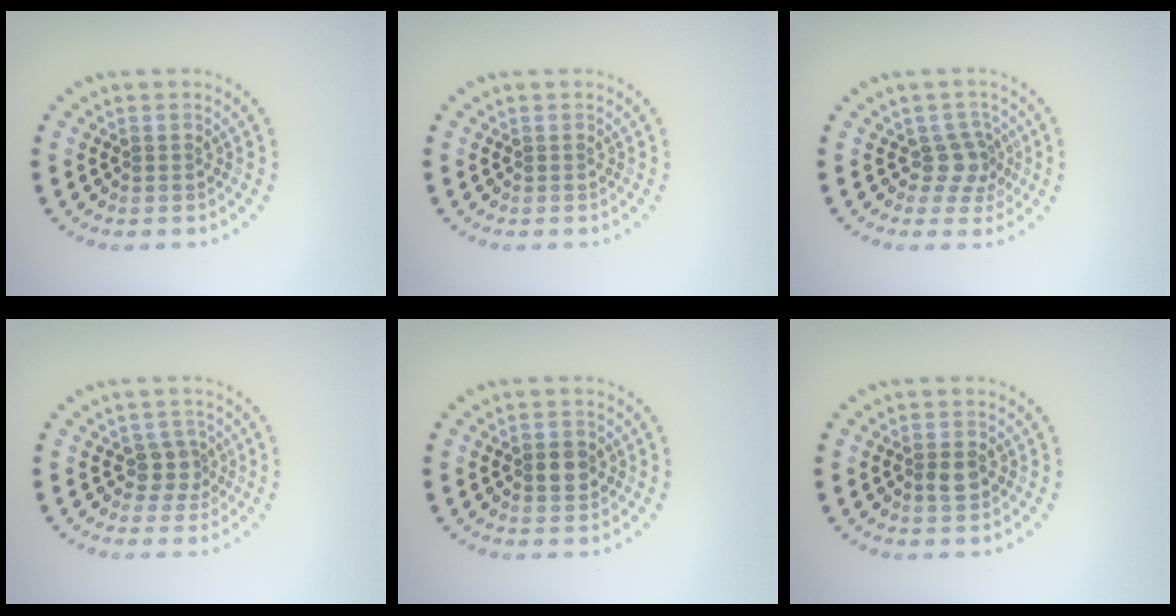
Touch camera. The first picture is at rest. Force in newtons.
{"total": 0.0}
{"total": 2.4, "press": 1.9, "slide": 1.5}
{"total": 1.8, "press": 1.5, "slide": 1.1}
{"total": 2.1, "press": 2.1, "slide": 0.2}
{"total": 1.7, "press": 1.7, "slide": 0.3}